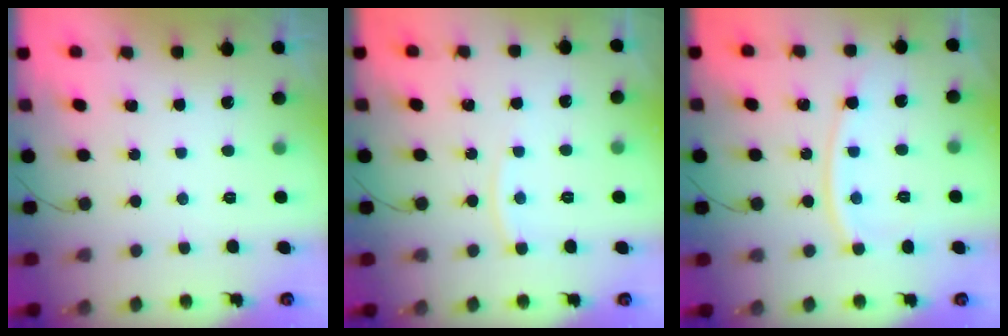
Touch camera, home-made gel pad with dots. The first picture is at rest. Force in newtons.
{"total": 4.5, "press": 4.4, "slide": 0.6}
{"total": 8.4, "press": 8.3, "slide": 1.1}